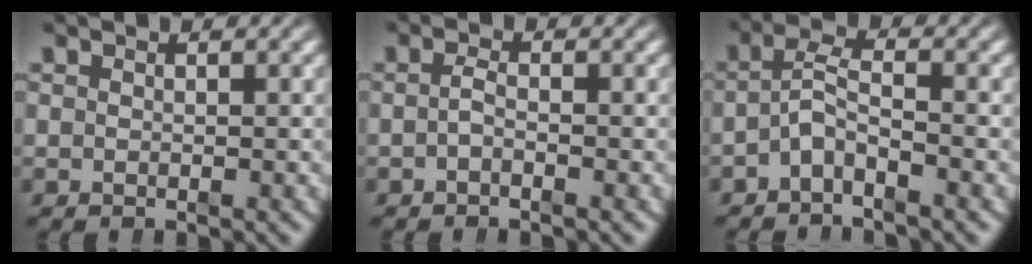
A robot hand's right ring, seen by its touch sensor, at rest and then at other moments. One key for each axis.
{"total": 1.2, "fx": -0.8, "fy": 0.2, "fz": 0.9, "tx": -0.019, "ty": -0.007, "tz": -0.015}
{"total": 3.8, "fx": -1.5, "fy": 2.7, "fz": 2.3, "tx": -0.045, "ty": -0.002, "tz": -0.037}